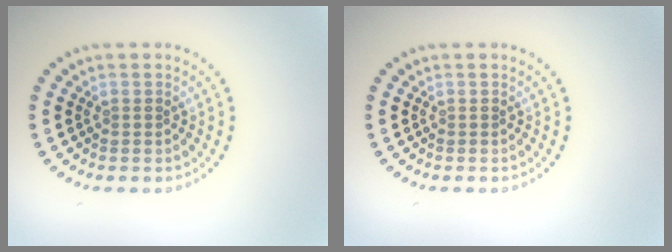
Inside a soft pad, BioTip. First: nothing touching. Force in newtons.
{"total": 0.0}